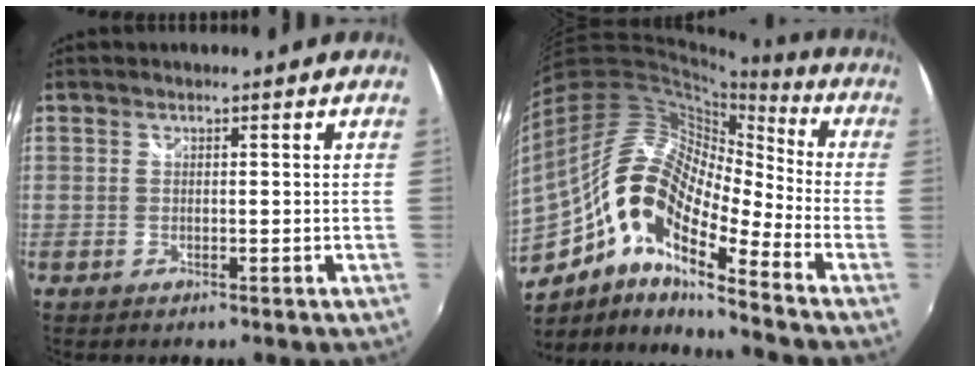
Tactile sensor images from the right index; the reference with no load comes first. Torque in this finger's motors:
{"motor_torque": [1.15, -0.99, 1.05, 0.21]}